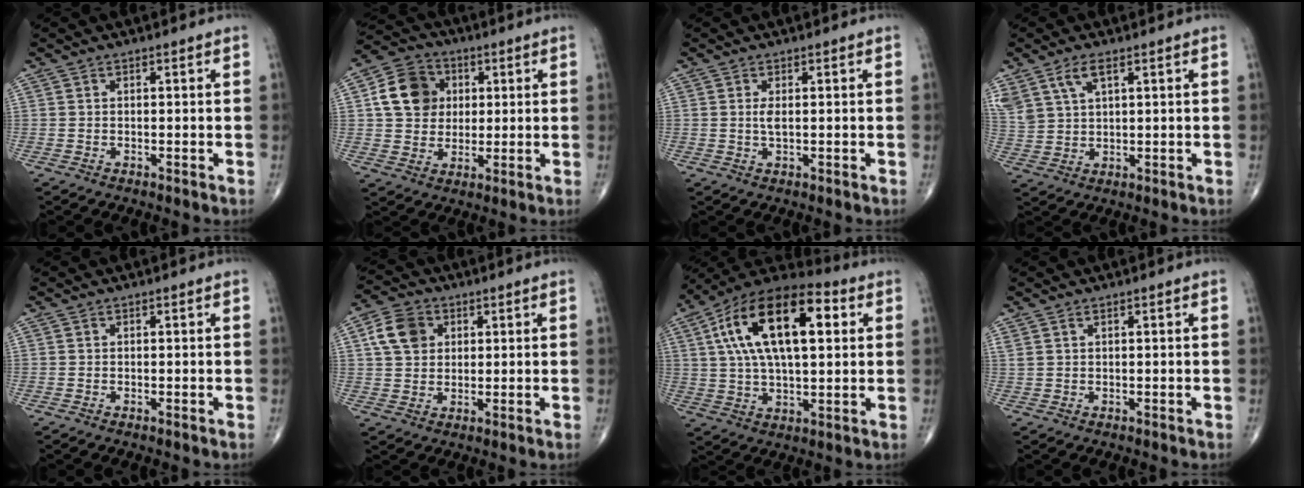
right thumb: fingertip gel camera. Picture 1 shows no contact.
{"total": 11.2, "force": [2.3, 9.5, 5.7], "torque": [-0.077, 0.002, 0.033]}
{"total": 1.8, "force": [0.2, 0.6, 1.6], "torque": [-0.038, -0.002, 0.008]}
{"total": 8.0, "force": [4.4, 4.0, 5.3], "torque": [-0.122, -0.006, 0.097]}
{"total": 0.0}
{"total": 7.6, "force": [2.3, 5.9, 4.1], "torque": [-0.062, 0.002, 0.040]}
{"total": 22.0, "force": [5.8, 10.3, 18.6], "torque": [-0.318, 0.017, 0.088]}
{"total": 1.2, "force": [0.8, 0.4, 0.8], "torque": [-0.022, 0.011, 0.022]}